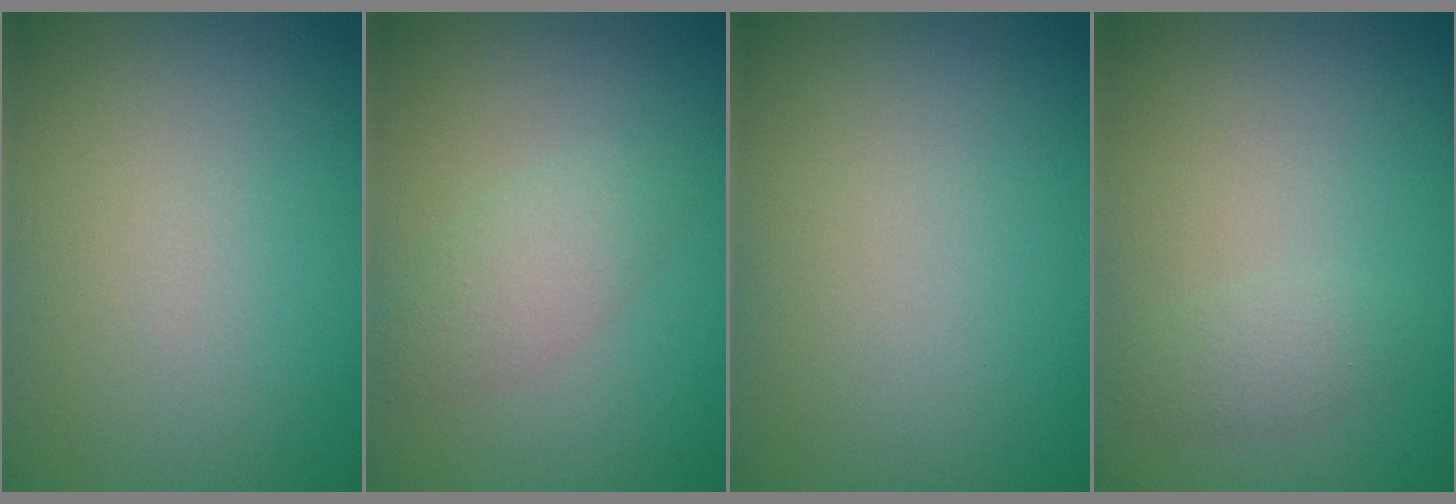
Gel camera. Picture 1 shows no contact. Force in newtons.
{"total": 2.4, "press": 2.4, "slide": 0.1}
{"total": 0.0}
{"total": 1.5, "press": 1.5, "slide": 0.1}